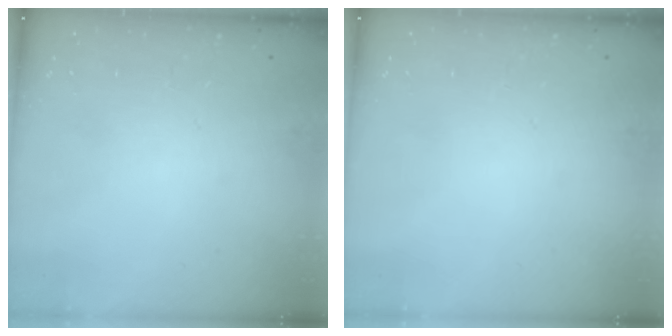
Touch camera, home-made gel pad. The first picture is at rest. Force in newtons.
{"total": 0.0}